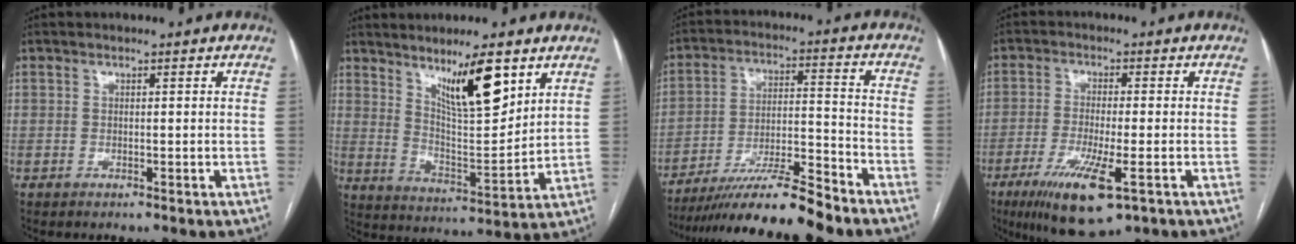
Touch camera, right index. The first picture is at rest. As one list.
[{"total": 11.2, "force": [6.8, 1.9, 8.7], "torque": [-0.151, -0.008, 0.125]}, {"total": 14.0, "force": [-11.8, -0.1, 7.4], "torque": [-0.125, -0.005, -0.203]}, {"total": 11.0, "force": [-5.4, 2.0, 9.4], "torque": [-0.174, -0.030, -0.086]}]